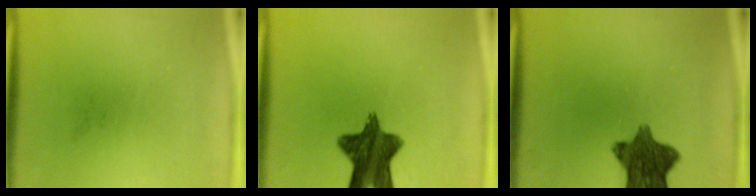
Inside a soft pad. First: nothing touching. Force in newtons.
{"total": 11.3}
{"total": 10.2}